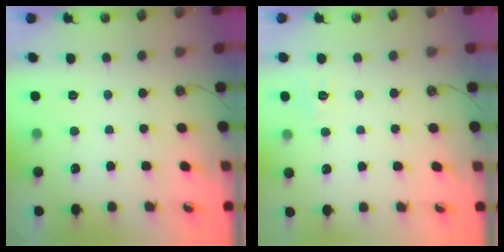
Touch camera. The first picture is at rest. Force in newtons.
{"total": 6.6, "press": 6.6, "slide": 0.6}